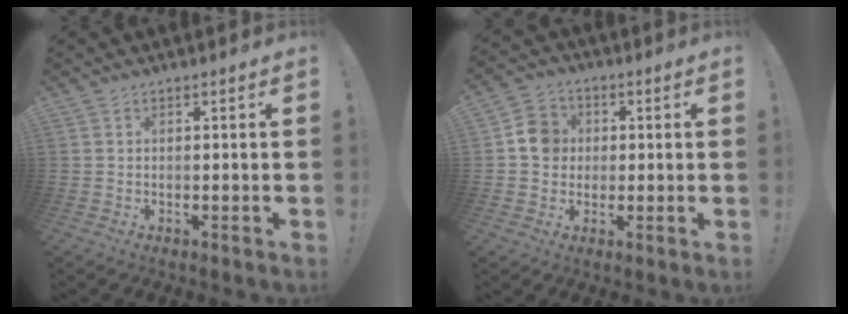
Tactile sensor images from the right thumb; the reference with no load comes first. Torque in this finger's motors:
{"motor_torque": [0.29, 0.11, 0.30, -0.05, -0.01]}